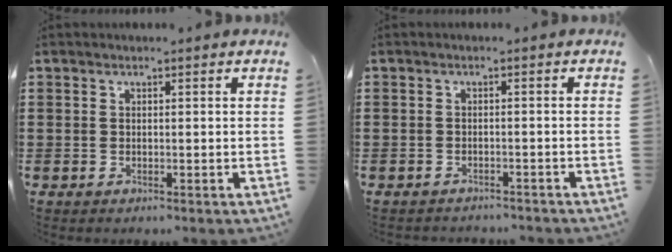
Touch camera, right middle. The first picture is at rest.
{"total": 1.4, "force": [-1.4, 0.2, -0.1], "torque": [-0.003, 0.003, -0.031]}